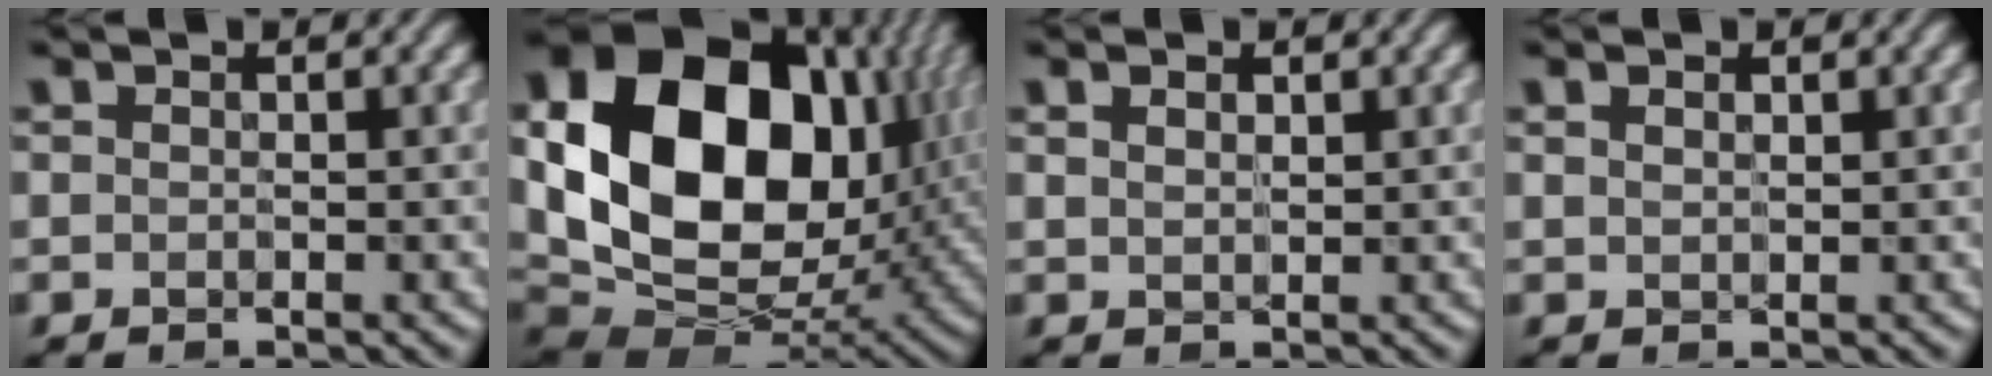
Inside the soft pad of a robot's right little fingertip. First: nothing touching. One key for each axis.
{"total": 19.5, "fx": 3.6, "fy": 13.8, "fz": 13.3, "tx": -0.292, "ty": 0.002, "tz": 0.072}
{"total": 1.3, "fx": 0.7, "fy": 0.7, "fz": 0.8, "tx": -0.015, "ty": 0.002, "tz": 0.016}
{"total": 0.9, "fx": 0.6, "fy": 0.5, "fz": 0.6, "tx": -0.010, "ty": 0.004, "tz": 0.011}